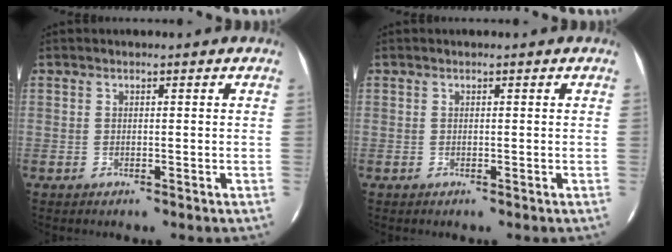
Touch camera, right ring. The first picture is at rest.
{"total": 0.0}